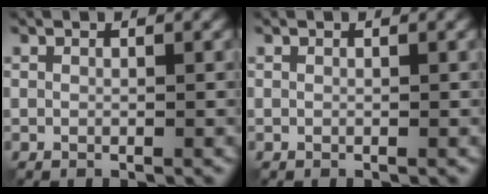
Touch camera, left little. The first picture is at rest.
{"total": 0.0}